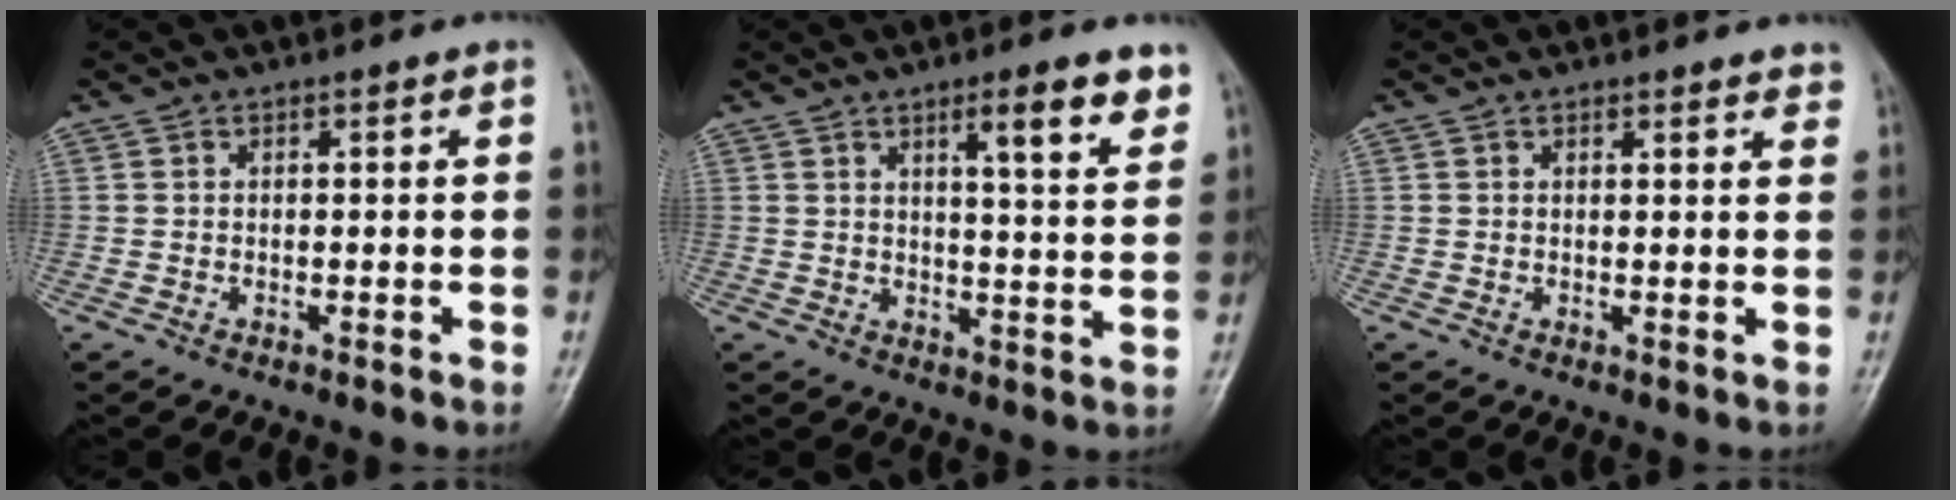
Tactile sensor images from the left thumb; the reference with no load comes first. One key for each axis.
{"total": 8.7, "fx": 5.3, "fy": 1.5, "fz": 6.7, "tx": -0.084, "ty": -0.033, "tz": 0.075}
{"total": 2.9, "fx": 2.6, "fy": 0.8, "fz": 1.1, "tx": 0.004, "ty": -0.008, "tz": 0.023}